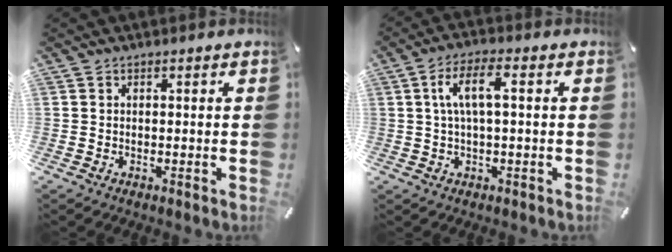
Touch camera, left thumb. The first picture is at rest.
{"total": 6.9, "force": [0.9, 2.2, 6.4], "torque": [-0.130, 0.007, 0.013]}